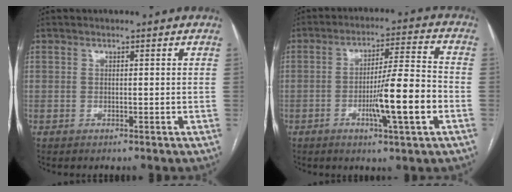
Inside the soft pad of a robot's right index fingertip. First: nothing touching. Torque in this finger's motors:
{"motor_torque": [1.77, -0.37, 0.84, 0.21]}